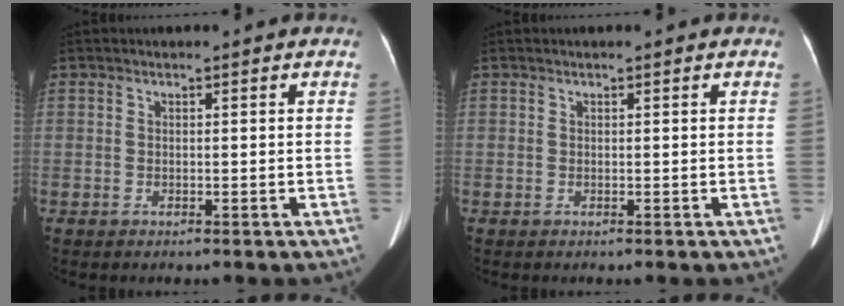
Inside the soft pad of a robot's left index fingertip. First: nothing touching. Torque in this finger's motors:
{"motor_torque": [0.00, 0.06, -0.01, 0.00]}